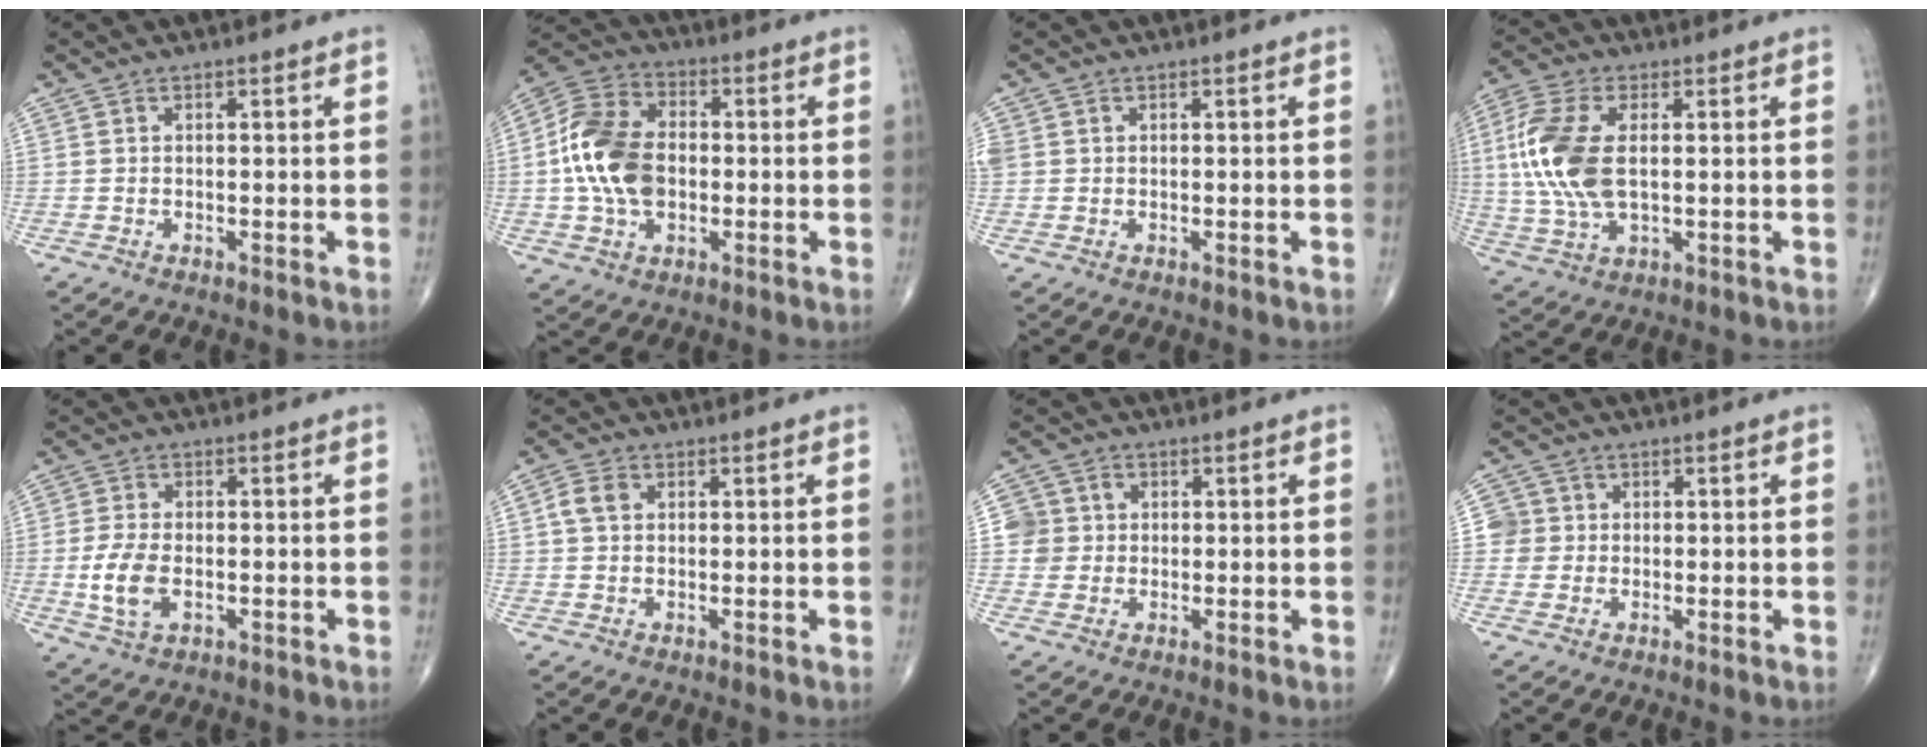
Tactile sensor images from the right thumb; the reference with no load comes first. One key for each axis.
{"total": 14.5, "fx": -0.6, "fy": 9.7, "fz": 10.8, "tx": -0.203, "ty": 0.022, "tz": -0.016}
{"total": 2.0, "fx": 0.4, "fy": 1.8, "fz": 0.8, "tx": -0.025, "ty": 0.010, "tz": 0.013}
{"total": 13.7, "fx": 1.4, "fy": 7.2, "fz": 11.6, "tx": -0.270, "ty": 0.001, "tz": 0.028}
{"total": 6.7, "fx": -1.2, "fy": 3.9, "fz": 5.3, "tx": -0.111, "ty": -0.003, "tz": -0.020}
{"total": 3.4, "fx": 0.8, "fy": 2.5, "fz": 2.1, "tx": -0.043, "ty": 0.008, "tz": 0.012}
{"total": 4.8, "fx": 0.5, "fy": 4.8, "fz": 0.5, "tx": 0.023, "ty": 0.005, "tz": 0.005}
{"total": 3.4, "fx": 0.2, "fy": 3.4, "fz": 0.0, "tx": 0.027, "ty": 0.007, "tz": -0.001}